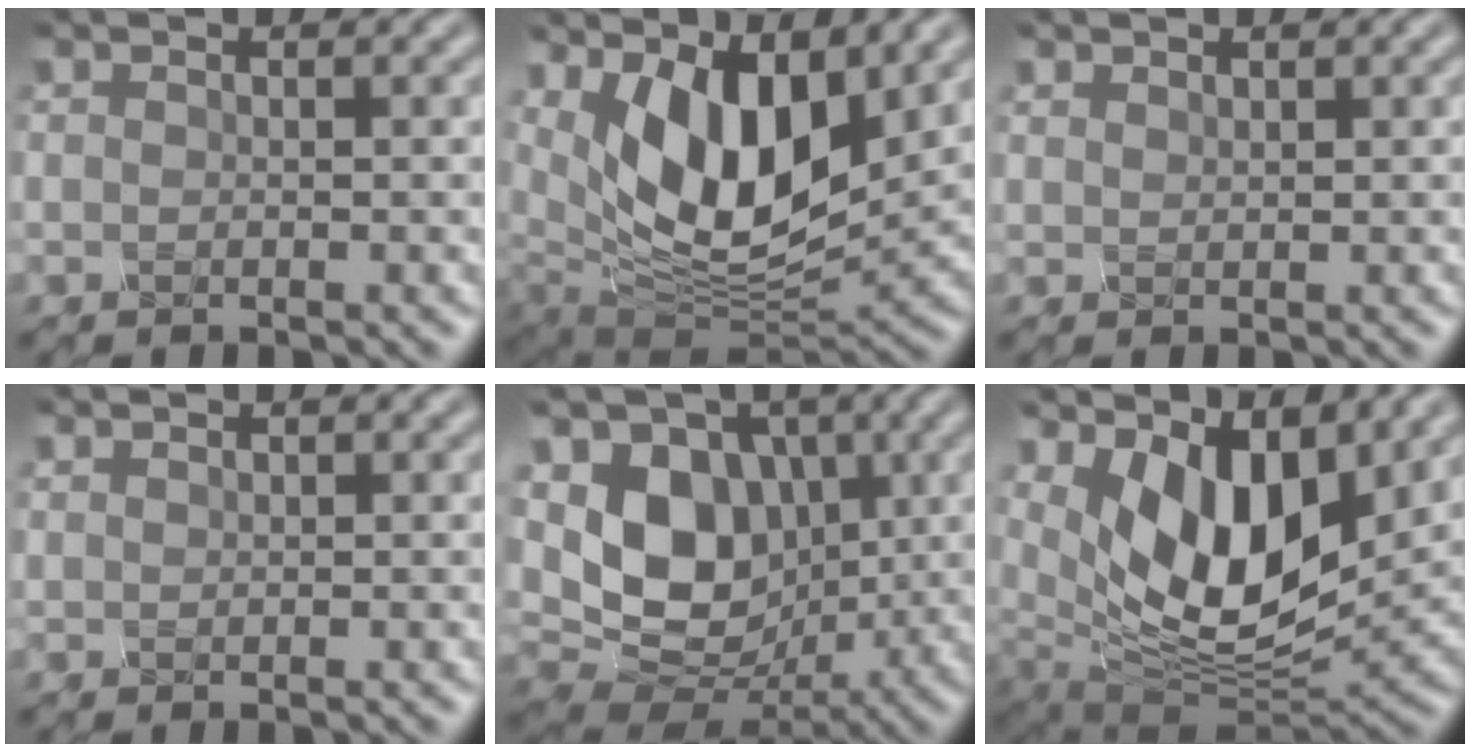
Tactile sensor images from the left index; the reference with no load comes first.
{"total": 9.5, "force": [2.9, 4.7, 7.7], "torque": [-0.138, -0.020, 0.065]}
{"total": 0.8, "force": [0.4, -0.4, -0.6], "torque": [0.007, 0.000, 0.020]}
{"total": 0.8, "force": [0.1, -0.4, -0.7], "torque": [0.007, 0.002, 0.016]}
{"total": 8.6, "force": [0.9, 6.8, 5.3], "torque": [-0.111, -0.009, 0.018]}
{"total": 9.3, "force": [3.1, 4.7, 7.4], "torque": [-0.133, -0.024, 0.065]}